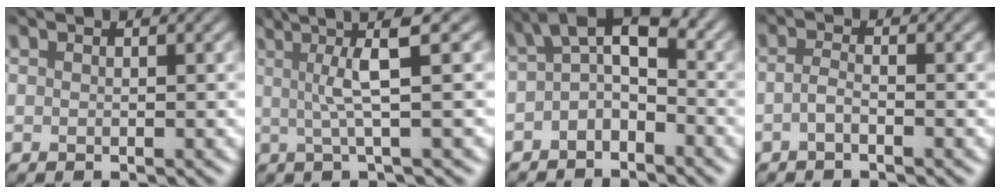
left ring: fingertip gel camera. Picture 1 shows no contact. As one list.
[{"total": 5.1, "force": [1.2, 0.6, 4.9], "torque": [-0.086, 0.007, 0.022]}, {"total": 3.6, "force": [-1.0, 1.9, 2.8], "torque": [-0.045, 0.014, -0.029]}, {"total": 1.2, "force": [-0.7, 0.3, 1.0], "torque": [-0.022, 0.000, -0.016]}]